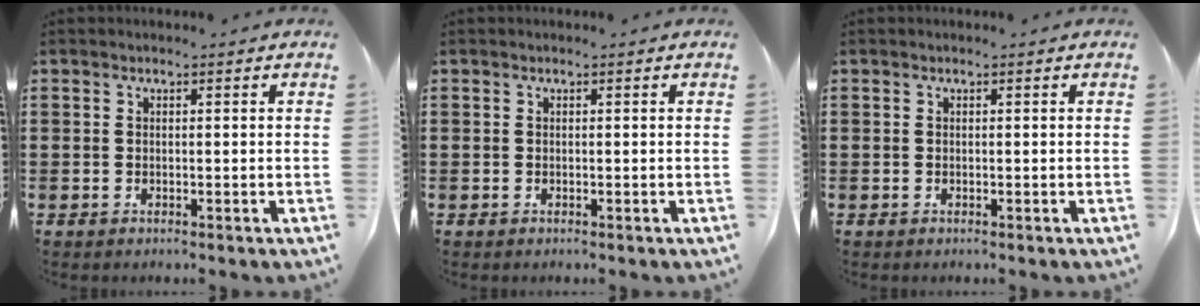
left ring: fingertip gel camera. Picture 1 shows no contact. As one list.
[{"total": 0.0}, {"total": 0.0}]